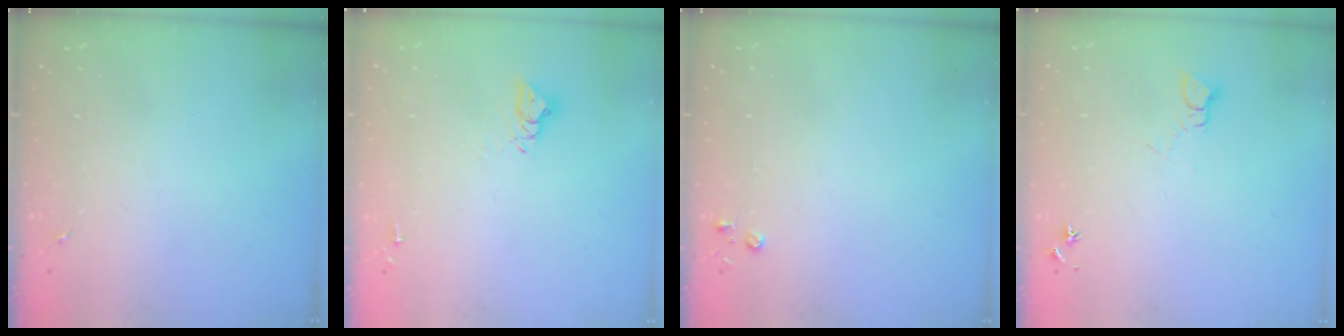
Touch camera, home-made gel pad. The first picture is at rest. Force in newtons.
{"total": 6.2, "press": 6.2, "slide": 0.3}
{"total": 2.8, "press": 2.8, "slide": 0.3}
{"total": 4.9, "press": 4.9, "slide": 0.5}